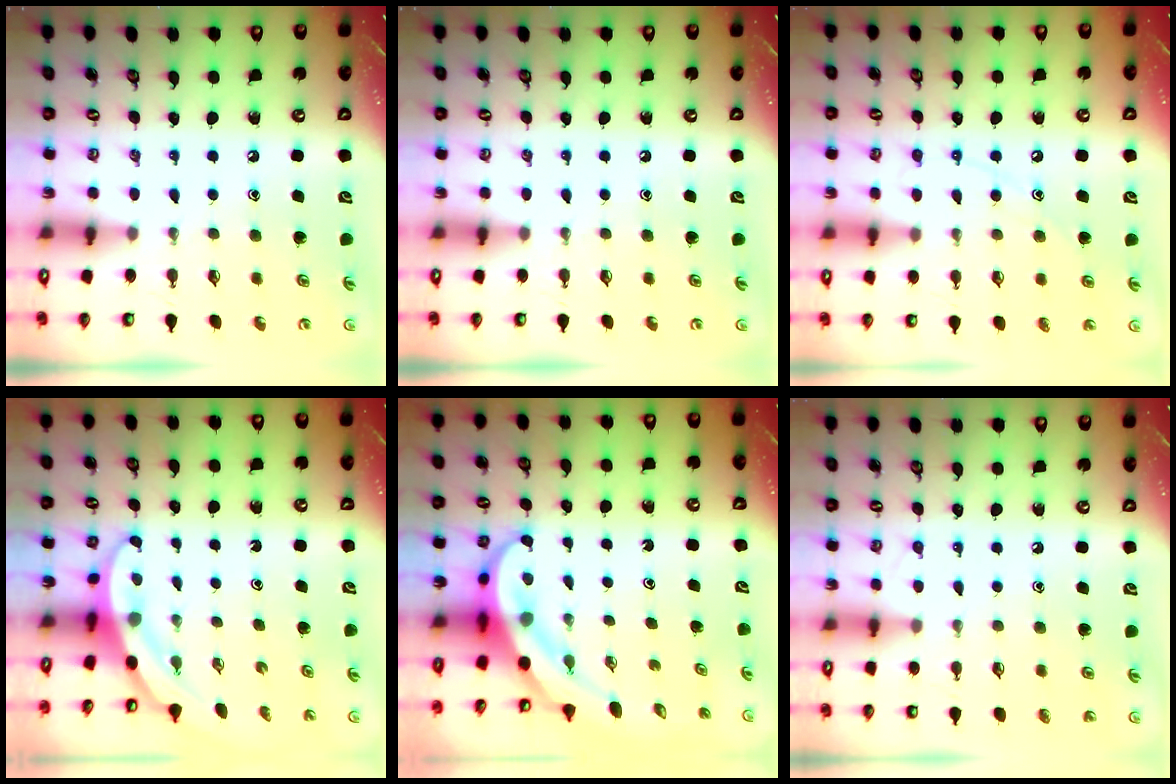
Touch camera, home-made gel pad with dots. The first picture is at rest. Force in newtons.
{"total": 0.0}
{"total": 7.9, "press": 7.9, "slide": 0.7}
{"total": 3.6, "press": 3.6, "slide": 0.2}
{"total": 7.9, "press": 7.8, "slide": 1.6}
{"total": 6.1, "press": 6.1, "slide": 0.6}